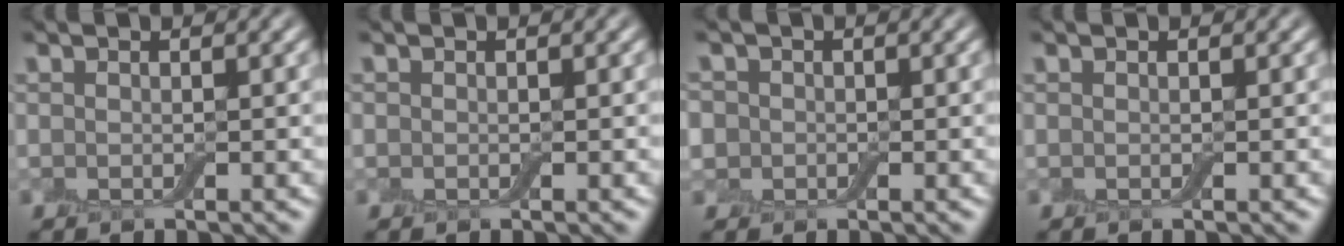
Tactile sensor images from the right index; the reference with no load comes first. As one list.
[{"total": 0.0}, {"total": 2.8, "force": [0.4, 2.6, 1.0], "torque": [-0.007, 0.013, -0.020]}, {"total": 0.0}]